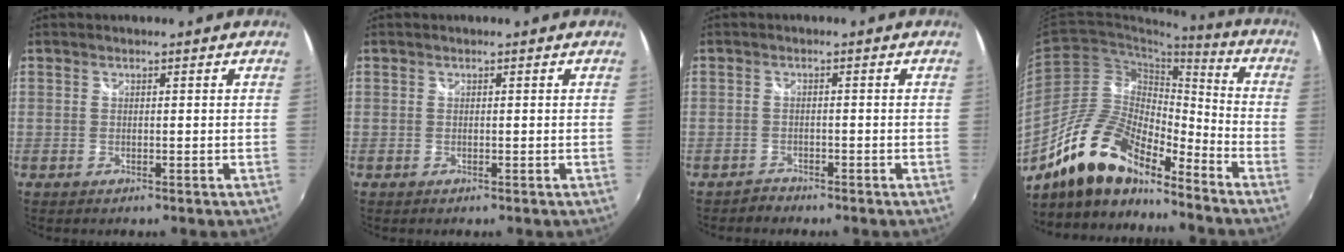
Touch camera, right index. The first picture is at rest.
{"total": 0.0}
{"total": 1.6, "force": [-1.5, 0.7, -0.2], "torque": [-0.001, 0.002, -0.027]}
{"total": 16.6, "force": [-13.0, 5.5, 8.8], "torque": [-0.167, 0.005, -0.247]}